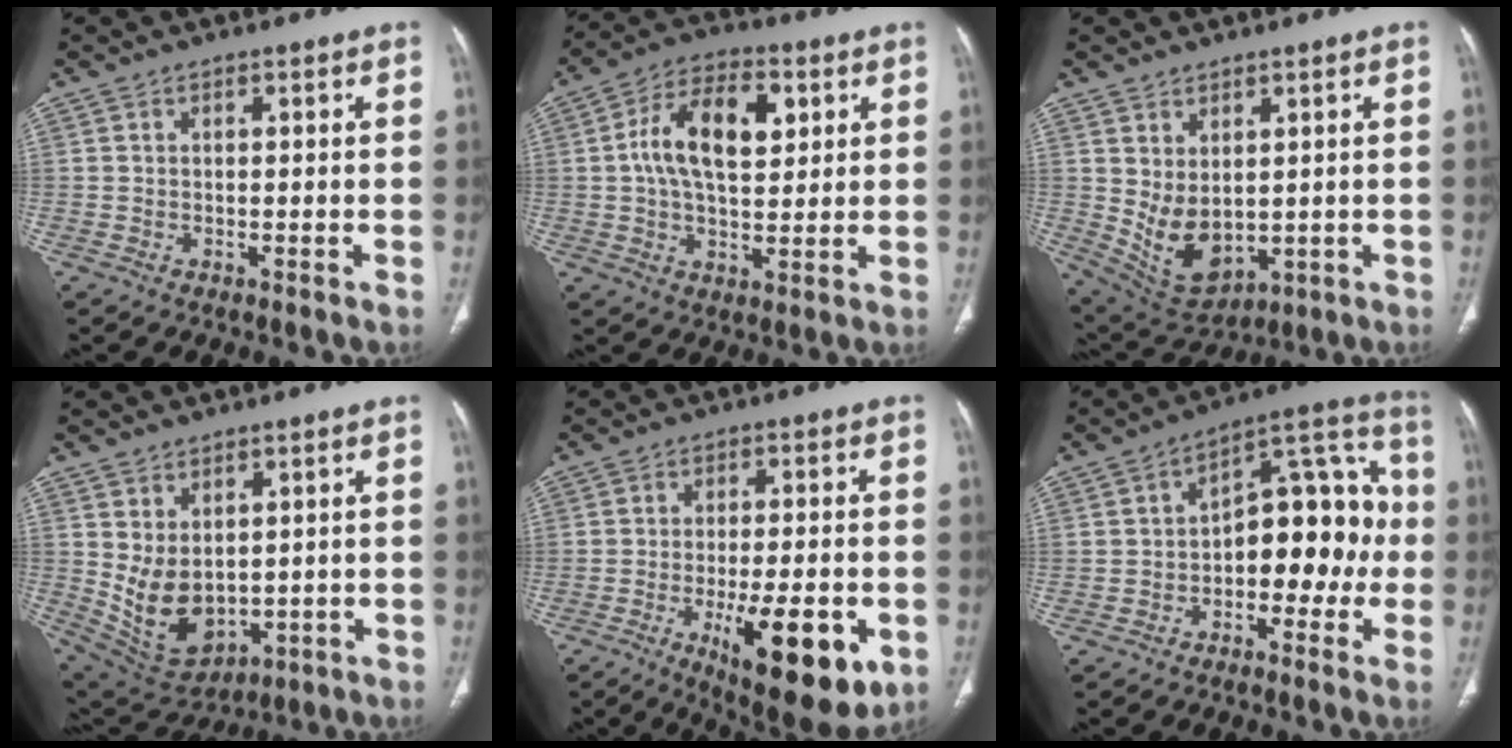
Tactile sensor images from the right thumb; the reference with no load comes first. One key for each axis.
{"total": 13.6, "fx": 3.1, "fy": 7.5, "fz": 11.0, "tx": -0.178, "ty": 0.007, "tz": 0.049}
{"total": 9.4, "fx": 0.7, "fy": 6.1, "fz": 7.2, "tx": -0.113, "ty": -0.013, "tz": 0.046}
{"total": 10.4, "fx": 0.9, "fy": 7.1, "fz": 7.6, "tx": -0.122, "ty": -0.013, "tz": 0.052}
{"total": 16.8, "fx": -5.8, "fy": 5.9, "fz": 14.6, "tx": -0.178, "ty": -0.001, "tz": -0.069}
{"total": 15.3, "fx": -2.1, "fy": 8.8, "fz": 12.3, "tx": -0.123, "ty": 0.056, "tz": -0.041}